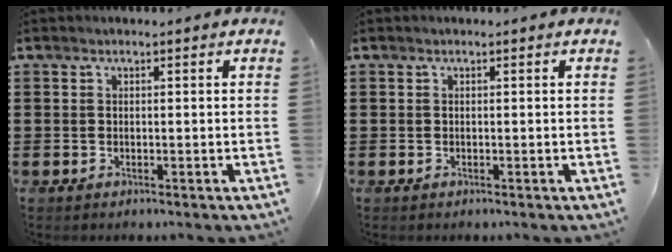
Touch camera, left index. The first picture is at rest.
{"total": 0.0}